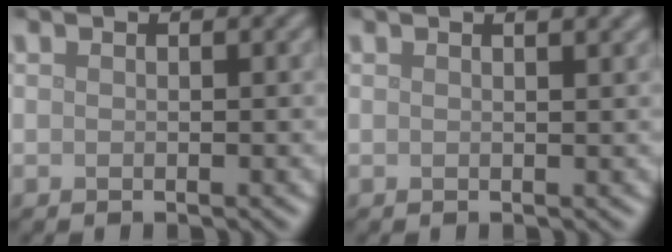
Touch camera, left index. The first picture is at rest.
{"total": 1.7, "force": [1.0, 0.5, 1.3], "torque": [-0.011, 0.004, 0.009]}